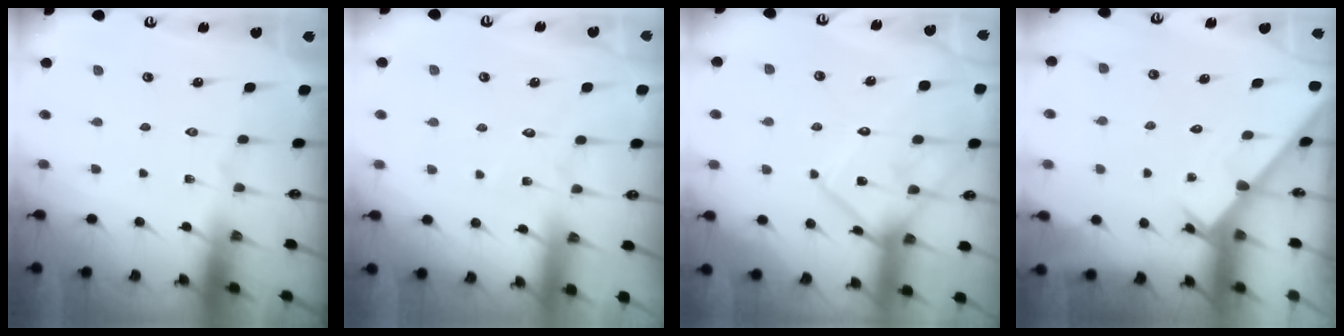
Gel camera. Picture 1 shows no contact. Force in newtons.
{"total": 2.6, "press": 2.6, "slide": 0.3}
{"total": 14.8, "press": 14.7, "slide": 1.2}
{"total": 2.6, "press": 2.6, "slide": 0.2}